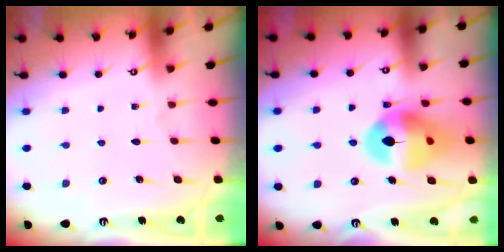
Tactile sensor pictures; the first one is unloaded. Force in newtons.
{"total": 14.7, "press": 14.6, "slide": 1.6}